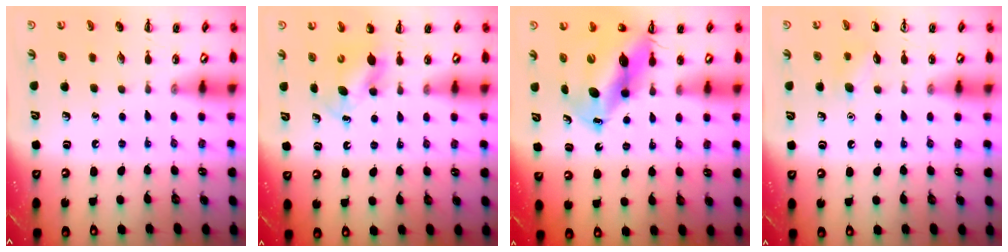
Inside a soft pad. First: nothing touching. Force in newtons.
{"total": 5.0, "press": 5.0, "slide": 0.6}
{"total": 13.0, "press": 12.5, "slide": 3.7}
{"total": 5.4, "press": 5.2, "slide": 1.5}